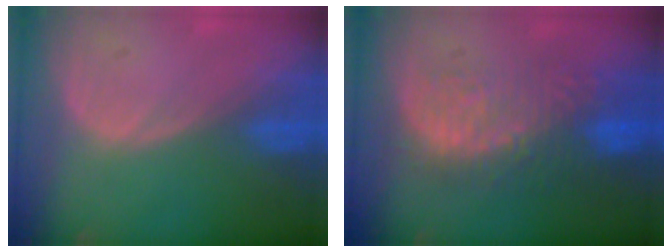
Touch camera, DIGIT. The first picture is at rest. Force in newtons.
{"total": 10.9, "press": 9.6, "slide": 5.2}